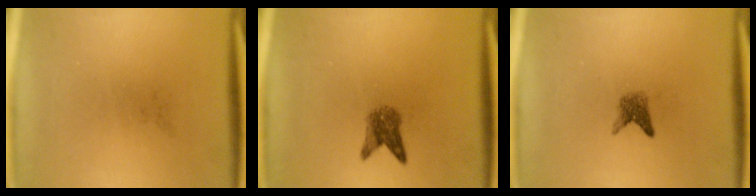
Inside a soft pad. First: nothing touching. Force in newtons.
{"total": 2.9}
{"total": 1.8}